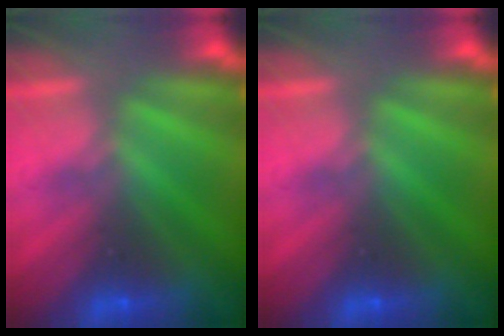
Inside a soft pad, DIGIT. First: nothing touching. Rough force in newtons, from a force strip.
{"total": 0.0}